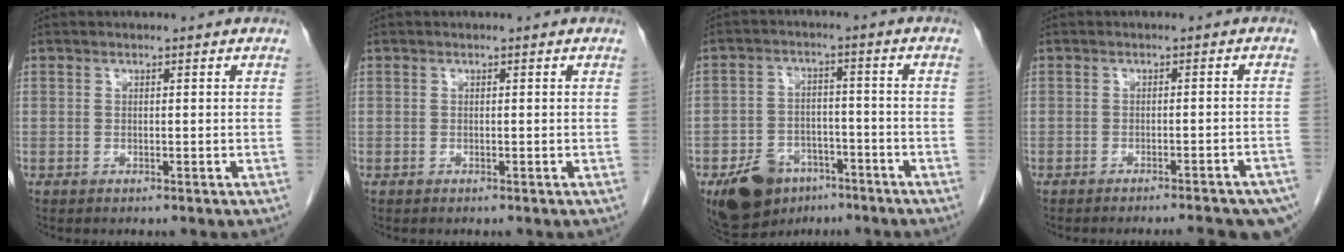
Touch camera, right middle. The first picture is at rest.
{"total": 0.0}
{"total": 9.7, "force": [-6.2, 6.0, 4.4], "torque": [-0.083, 0.004, -0.098]}
{"total": 12.0, "force": [-10.8, 1.1, 5.1], "torque": [-0.033, -0.005, -0.114]}